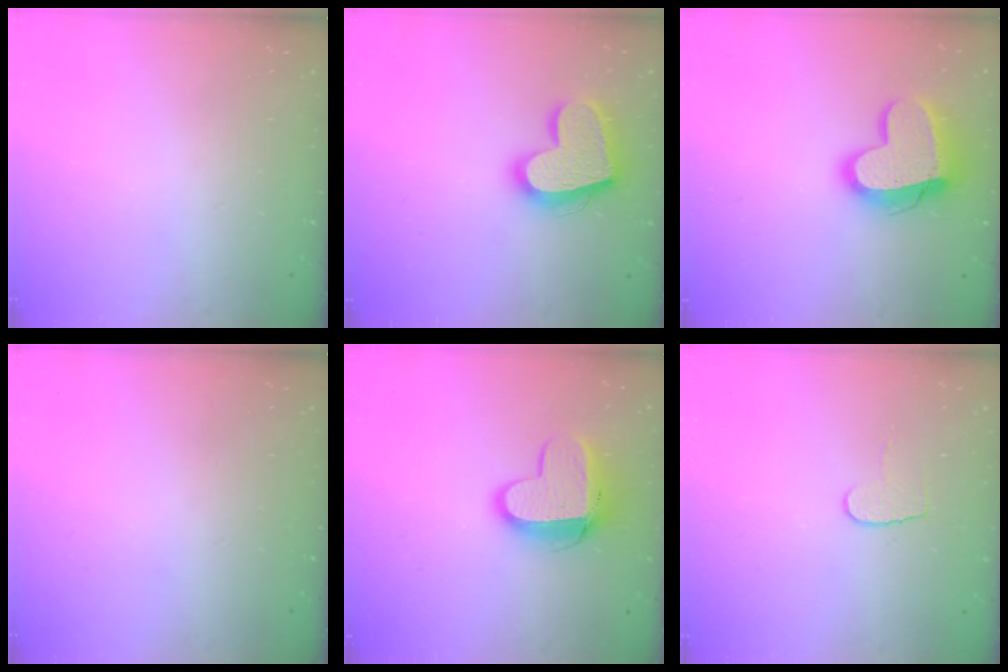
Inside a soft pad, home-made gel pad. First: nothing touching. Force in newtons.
{"total": 19.5, "press": 19.4, "slide": 1.6}
{"total": 16.7, "press": 16.7, "slide": 1.1}
{"total": 0.0}
{"total": 11.6, "press": 11.5, "slide": 1.2}
{"total": 6.6, "press": 6.6, "slide": 0.6}